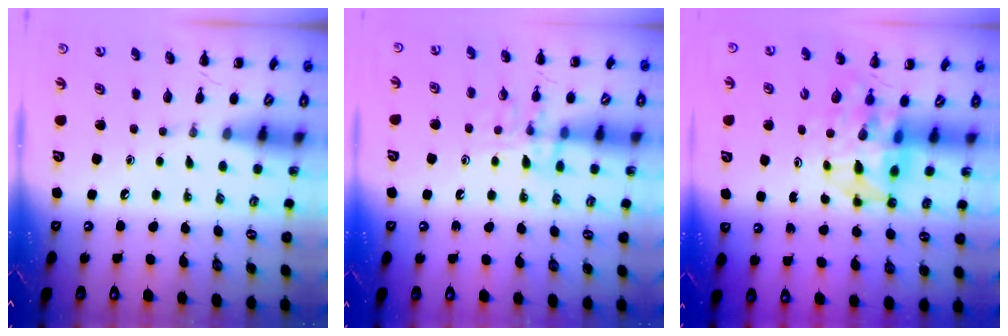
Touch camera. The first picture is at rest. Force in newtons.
{"total": 11.0, "press": 11.0, "slide": 1.1}
{"total": 6.3, "press": 5.9, "slide": 2.0}